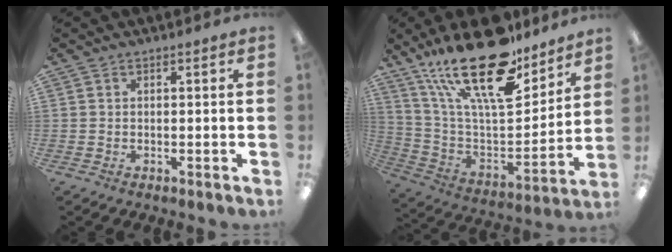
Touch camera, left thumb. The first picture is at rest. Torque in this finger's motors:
{"motor_torque": [2.12, 0.54, 2.10, -0.67, 0.66]}